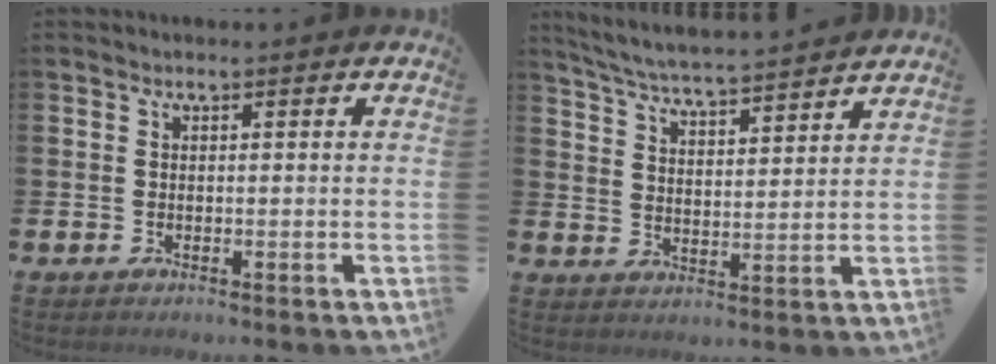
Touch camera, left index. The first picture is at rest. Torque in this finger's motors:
{"motor_torque": [0.12, -0.40, 0.53, 0.18]}